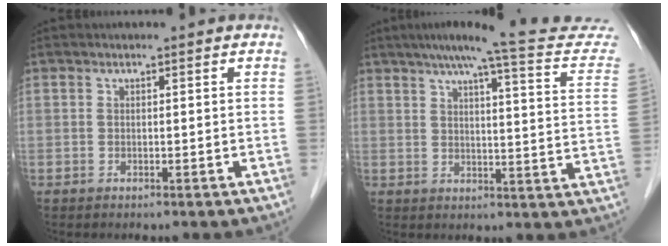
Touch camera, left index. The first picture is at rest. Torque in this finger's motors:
{"motor_torque": [0.03, -0.98, 0.20, 0.07]}